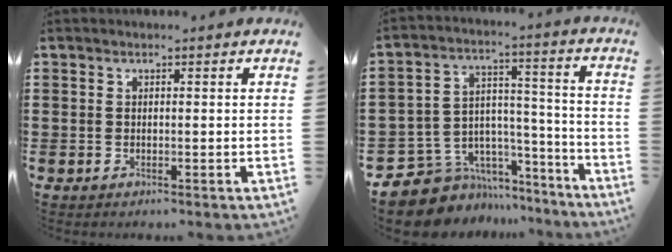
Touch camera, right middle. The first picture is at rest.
{"total": 8.7, "force": [-7.0, 5.0, 1.1], "torque": [-0.042, 0.012, -0.132]}